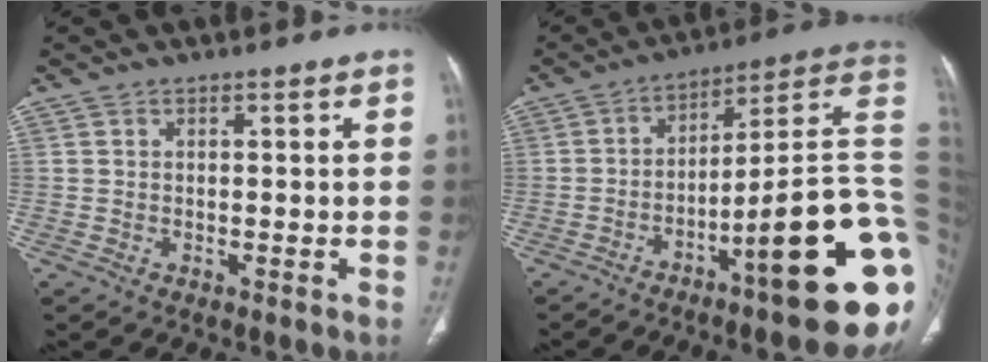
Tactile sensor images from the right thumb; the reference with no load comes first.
{"total": 24.3, "force": [-6.8, 4.0, 23.0], "torque": [-0.238, 0.044, -0.095]}